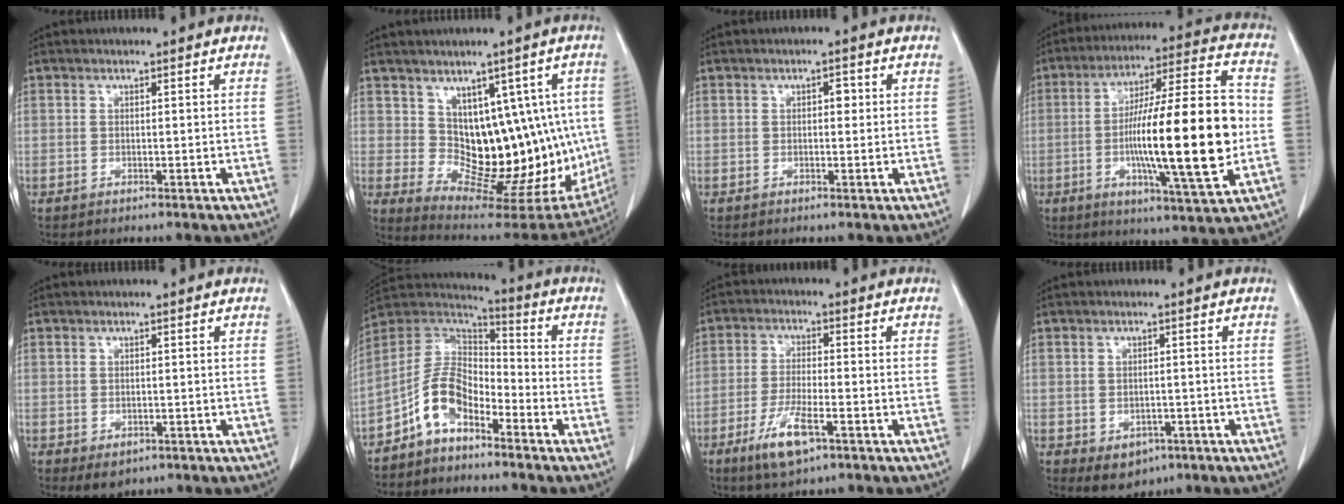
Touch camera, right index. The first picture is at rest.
{"total": 14.8, "force": [2.1, 9.1, 11.4], "torque": [-0.127, 0.016, 0.061]}
{"total": 1.5, "force": [0.4, 0.8, 1.2], "torque": [-0.015, 0.006, 0.005]}
{"total": 21.9, "force": [-2.4, 2.0, 21.7], "torque": [-0.345, 0.006, -0.042]}
{"total": 2.2, "force": [-0.9, 1.7, 1.1], "torque": [-0.013, -0.001, 0.002]}
{"total": 9.2, "force": [-5.4, 4.8, 5.7], "torque": [-0.117, 0.030, -0.110]}
{"total": 7.2, "force": [-3.8, 1.6, 5.9], "torque": [-0.120, -0.012, -0.066]}
{"total": 4.2, "force": [-1.7, 3.3, 1.9], "torque": [-0.021, 0.000, -0.008]}